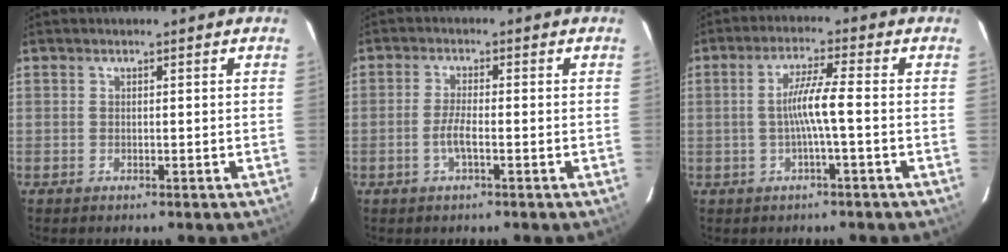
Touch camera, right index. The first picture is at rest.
{"total": 3.0, "force": [-1.3, 0.4, 2.7], "torque": [-0.058, -0.003, -0.025]}
{"total": 5.4, "force": [-1.1, -0.7, 5.2], "torque": [-0.106, 0.003, -0.019]}